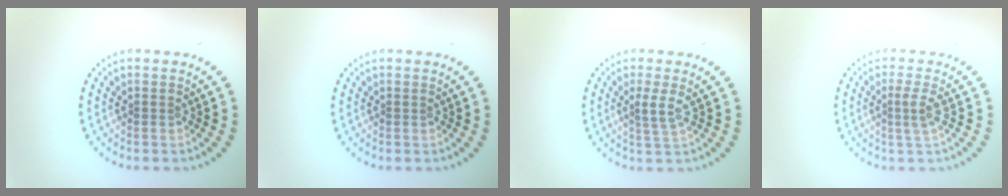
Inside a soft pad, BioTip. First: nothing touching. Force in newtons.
{"total": 0.0}
{"total": 1.8, "press": 1.3, "slide": 1.3}
{"total": 1.7, "press": 1.3, "slide": 1.2}